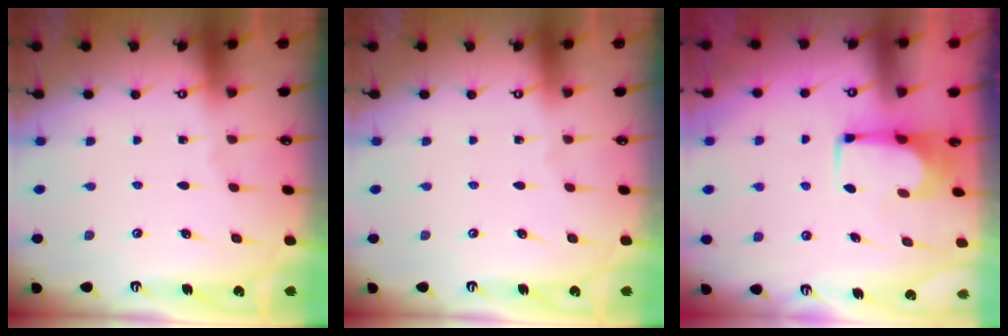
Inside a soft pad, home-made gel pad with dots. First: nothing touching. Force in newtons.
{"total": 0.0}
{"total": 1.7, "press": 1.6, "slide": 0.3}